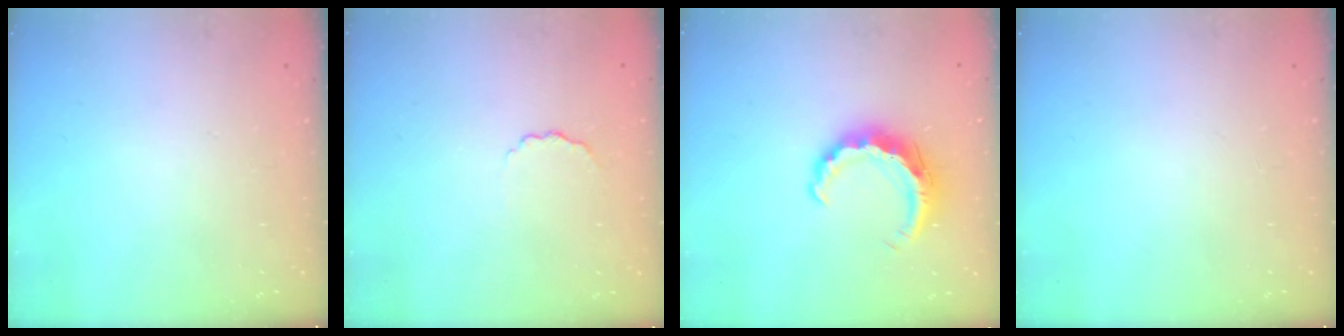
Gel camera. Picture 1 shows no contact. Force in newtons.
{"total": 3.1, "press": 3.0, "slide": 0.9}
{"total": 8.8, "press": 8.7, "slide": 1.3}
{"total": 0.0}